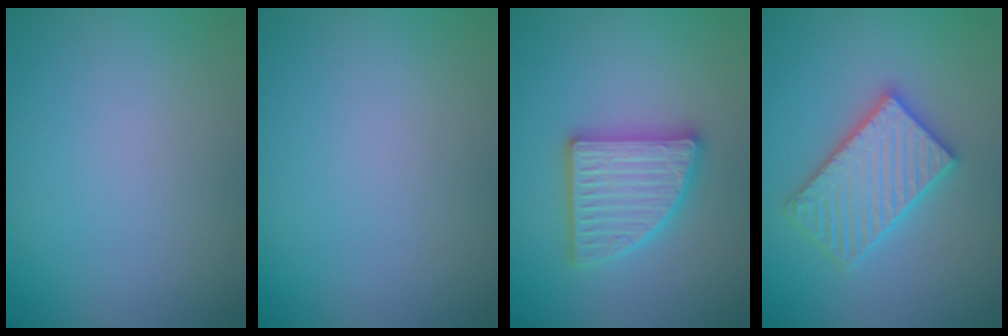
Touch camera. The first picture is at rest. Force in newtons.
{"total": 0.0}
{"total": 5.0, "press": 4.9, "slide": 0.8}
{"total": 5.4, "press": 5.3, "slide": 0.8}